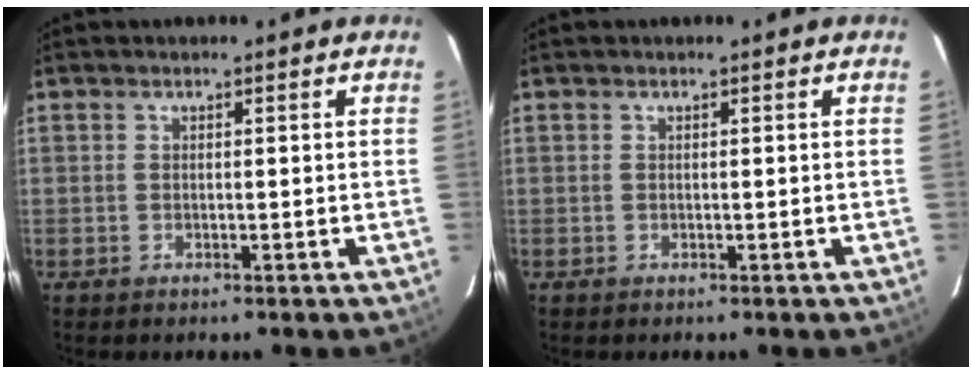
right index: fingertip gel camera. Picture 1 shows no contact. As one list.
[{"total": 0.0}]